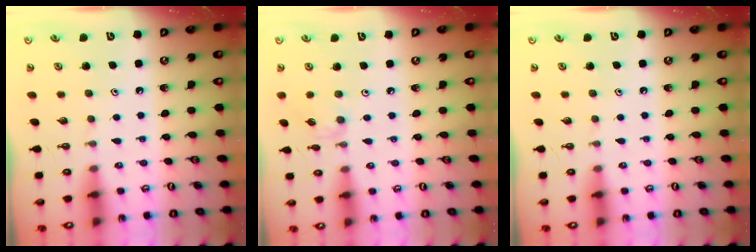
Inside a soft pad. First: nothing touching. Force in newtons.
{"total": 1.3, "press": 1.2, "slide": 0.4}
{"total": 0.0}